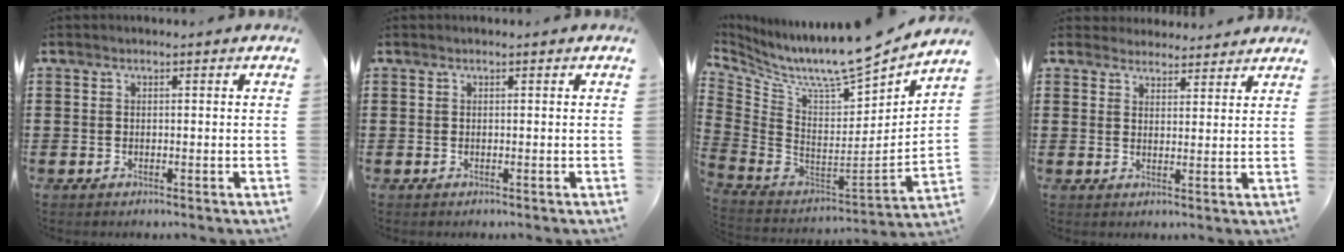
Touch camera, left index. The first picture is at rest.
{"total": 0.0}
{"total": 8.3, "force": [7.2, 0.4, 4.1], "torque": [-0.094, -0.069, 0.111]}
{"total": 3.3, "force": [3.2, 0.7, -0.1], "torque": [-0.008, -0.006, 0.063]}